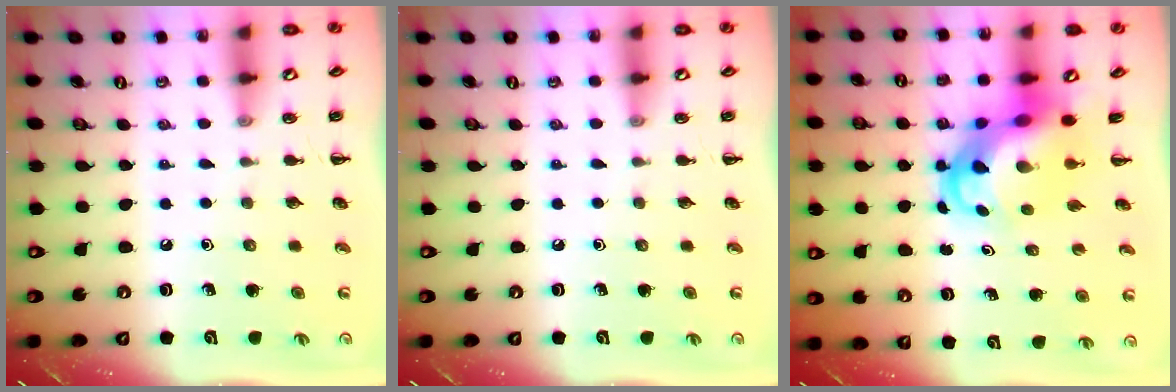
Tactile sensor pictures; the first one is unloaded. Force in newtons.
{"total": 0.0}
{"total": 7.7, "press": 7.4, "slide": 2.2}